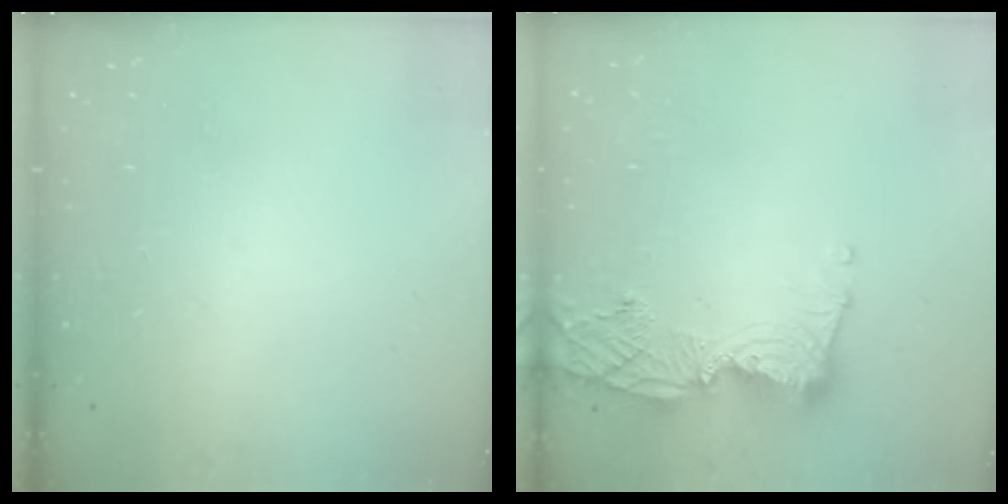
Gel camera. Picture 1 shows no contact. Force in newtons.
{"total": 12.9, "press": 12.8, "slide": 1.6}